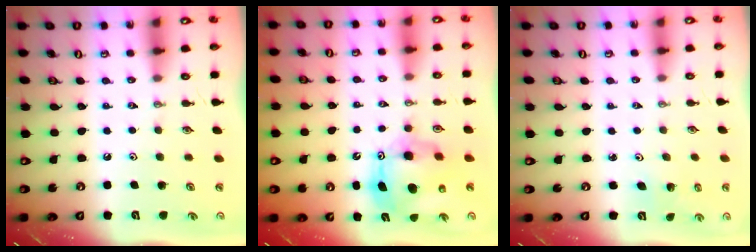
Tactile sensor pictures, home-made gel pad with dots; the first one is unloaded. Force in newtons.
{"total": 12.5, "press": 12.5, "slide": 1.1}
{"total": 1.1, "press": 1.1, "slide": 0.1}